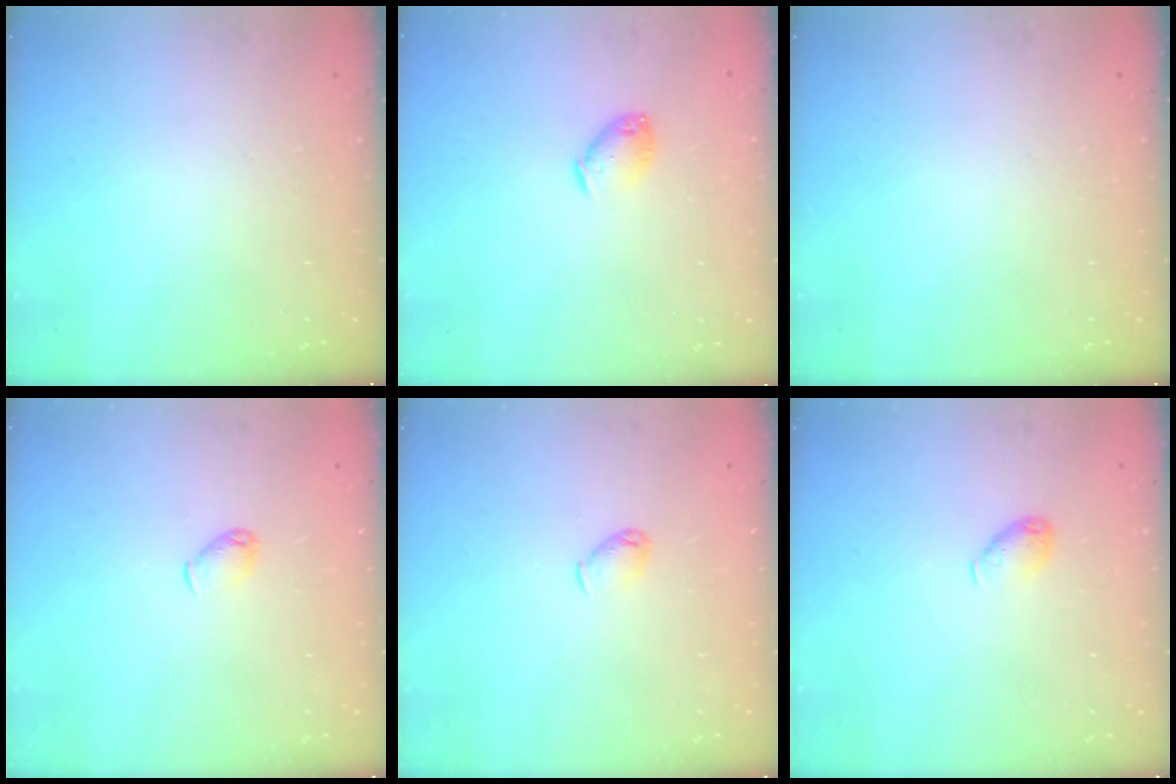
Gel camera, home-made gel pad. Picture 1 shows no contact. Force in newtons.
{"total": 6.4, "press": 6.4, "slide": 0.3}
{"total": 0.0}
{"total": 3.7, "press": 3.7, "slide": 0.7}
{"total": 3.7, "press": 3.7, "slide": 0.7}
{"total": 5.2, "press": 5.2, "slide": 0.3}